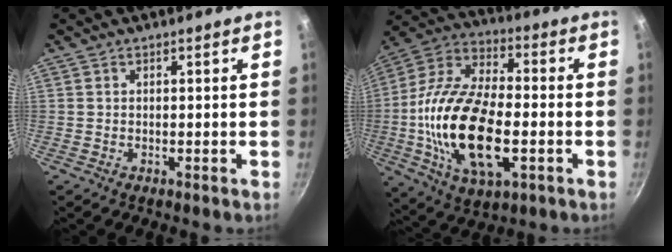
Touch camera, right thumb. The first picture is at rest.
{"total": 23.5, "force": [-3.9, 11.7, 20.0], "torque": [-0.381, 0.023, -0.080]}